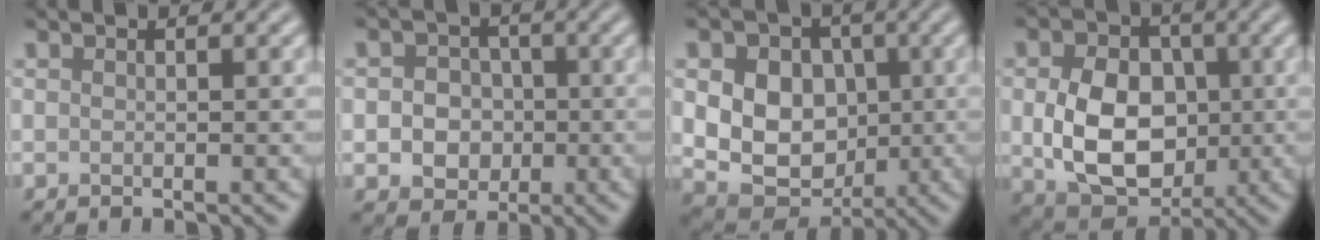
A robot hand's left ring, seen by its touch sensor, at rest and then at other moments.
{"total": 4.3, "force": [-0.5, 3.8, 2.0], "torque": [-0.009, 0.002, -0.021]}
{"total": 10.8, "force": [1.2, 8.8, 6.2], "torque": [-0.094, 0.024, 0.004]}
{"total": 8.6, "force": [-0.2, 6.4, 5.7], "torque": [-0.116, -0.014, 0.000]}